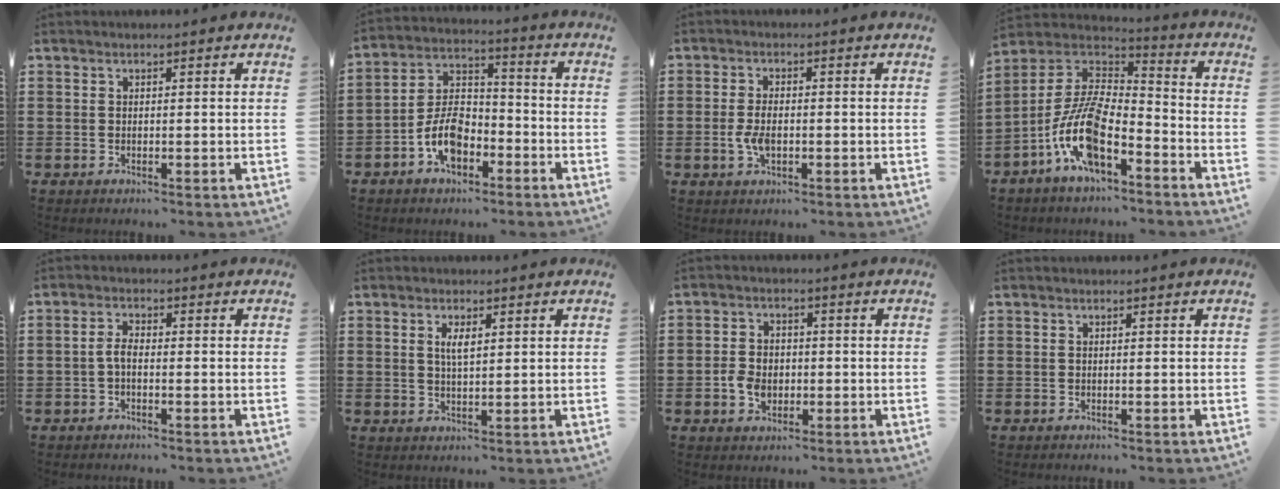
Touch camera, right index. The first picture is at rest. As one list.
[{"total": 7.5, "force": [-3.5, 4.4, 5.0], "torque": [-0.117, 0.009, -0.070]}, {"total": 3.7, "force": [-0.7, 1.9, 3.2], "torque": [-0.072, -0.005, -0.014]}, {"total": 12.6, "force": [-6.4, 4.8, 9.7], "torque": [-0.225, -0.003, -0.130]}, {"total": 2.4, "force": [-0.8, 1.0, 2.1], "torque": [-0.054, -0.002, -0.020]}, {"total": 2.7, "force": [0.9, 0.9, 2.4], "torque": [-0.049, 0.004, 0.013]}, {"total": 4.3, "force": [-1.0, 3.2, 2.7], "torque": [-0.070, 0.001, -0.021]}, {"total": 0.0}]